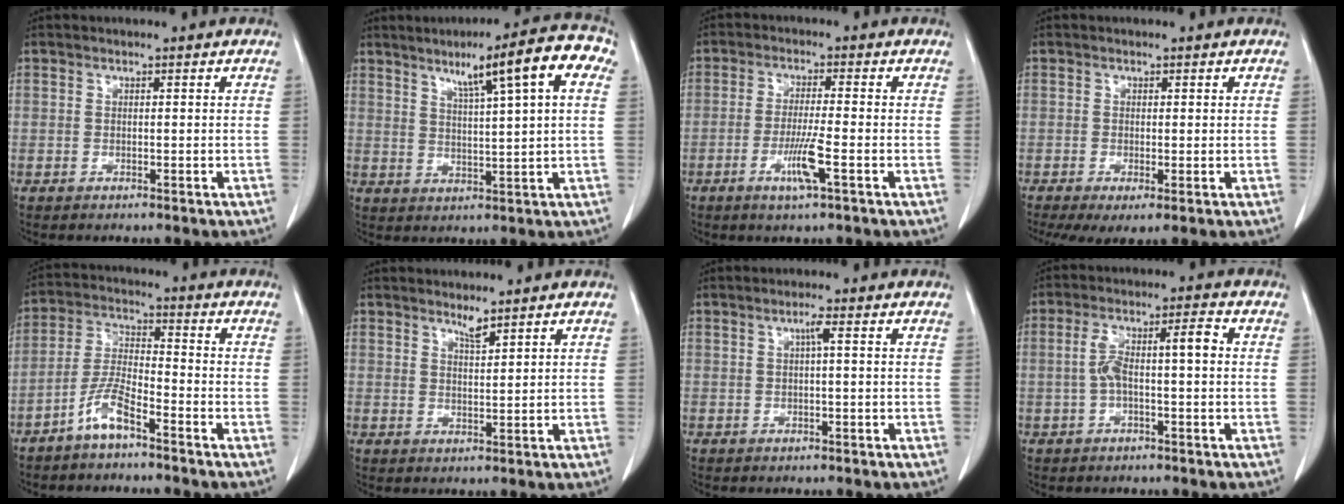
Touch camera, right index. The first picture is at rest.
{"total": 12.4, "force": [5.6, 0.6, 11.0], "torque": [-0.160, 0.018, 0.075]}
{"total": 5.5, "force": [-2.3, -0.2, 5.1], "torque": [-0.100, -0.011, -0.041]}
{"total": 4.6, "force": [-2.0, 1.5, 3.9], "torque": [-0.065, -0.016, -0.032]}
{"total": 6.4, "force": [-4.4, 1.1, 4.4], "torque": [-0.101, 0.002, -0.092]}
{"total": 2.0, "force": [1.8, 0.0, 1.0], "torque": [-0.019, -0.007, 0.035]}
{"total": 1.4, "force": [0.3, -0.1, 1.4], "torque": [-0.025, 0.004, 0.004]}
{"total": 6.4, "force": [-0.1, 1.2, 6.3], "torque": [-0.127, 0.034, 0.002]}